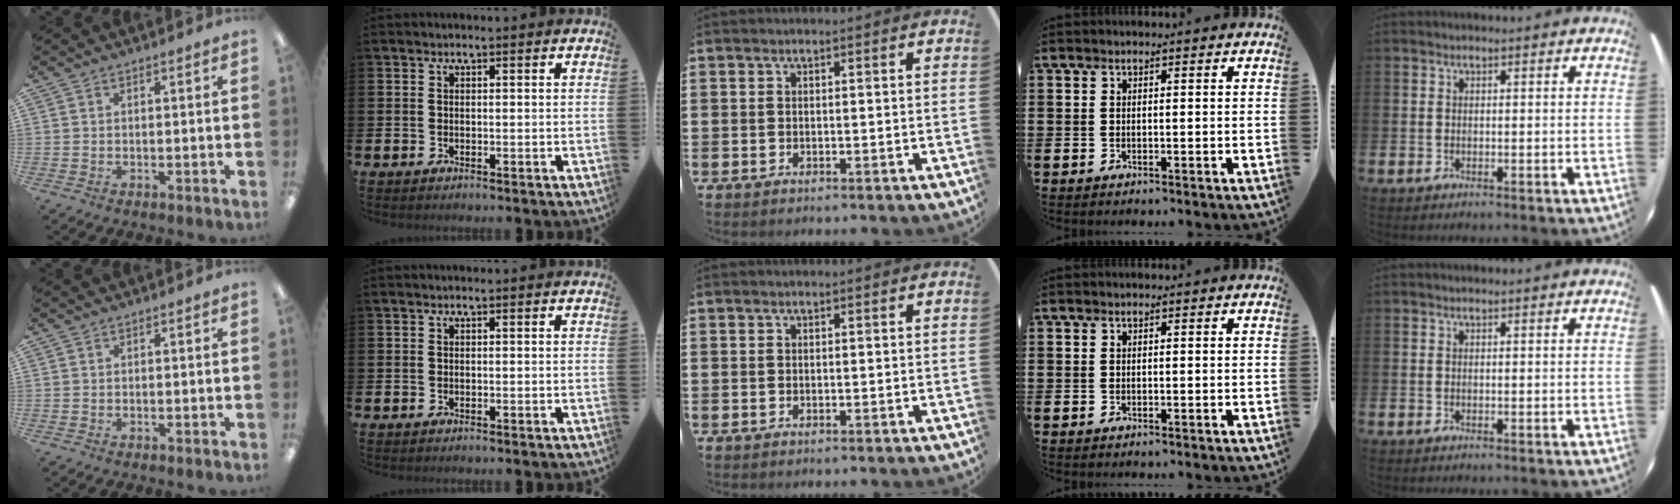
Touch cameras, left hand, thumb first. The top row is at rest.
{}